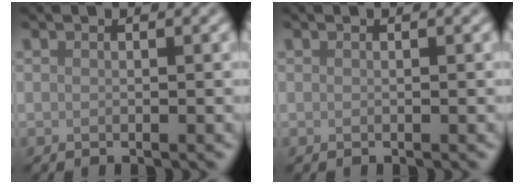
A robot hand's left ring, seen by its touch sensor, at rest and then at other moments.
{"total": 0.0}